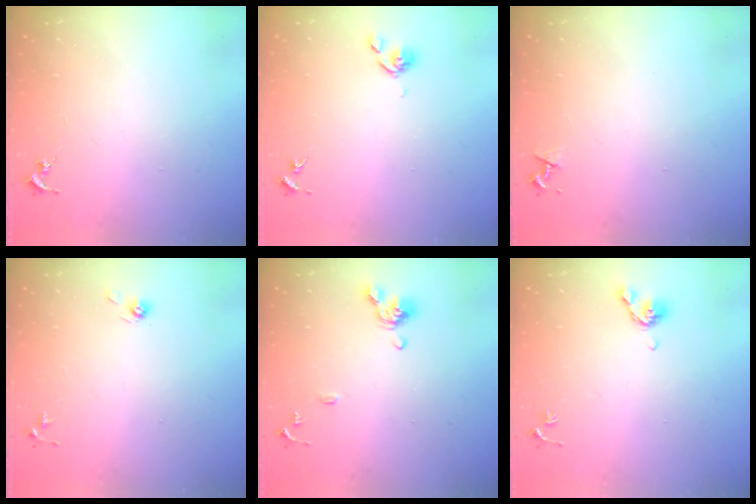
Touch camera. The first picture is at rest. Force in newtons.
{"total": 6.0, "press": 5.9, "slide": 0.8}
{"total": 3.8, "press": 3.7, "slide": 0.6}
{"total": 4.7, "press": 4.4, "slide": 1.5}
{"total": 9.8, "press": 9.7, "slide": 1.4}
{"total": 6.5, "press": 6.4, "slide": 1.3}